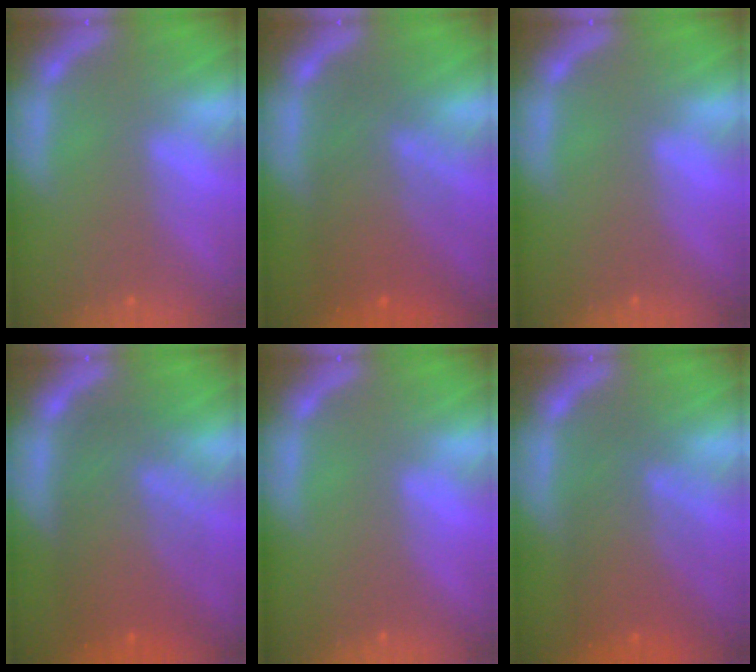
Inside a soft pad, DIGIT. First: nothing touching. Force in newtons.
{"total": 7.6}
{"total": 0.0}
{"total": 9.0}
{"total": 0.0}
{"total": 6.6}